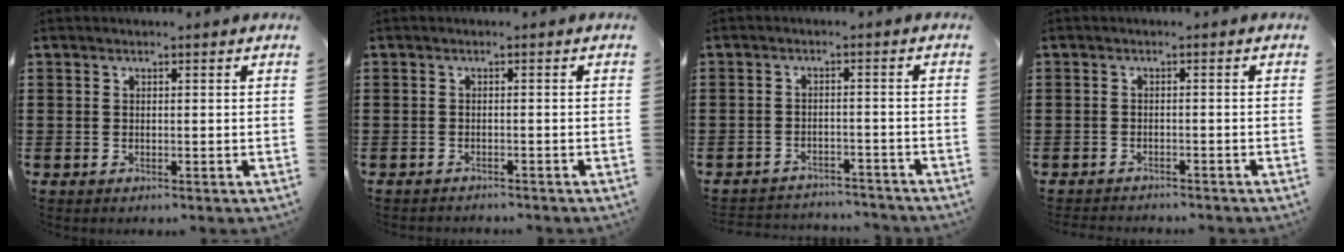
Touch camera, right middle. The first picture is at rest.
{"total": 0.8, "force": [-0.8, 0.0, 0.0], "torque": [-0.002, 0.001, -0.017]}
{"total": 3.1, "force": [-3.0, 0.4, -0.4], "torque": [-0.002, 0.001, -0.067]}
{"total": 1.6, "force": [-1.6, 0.2, -0.2], "torque": [0.000, 0.003, -0.037]}